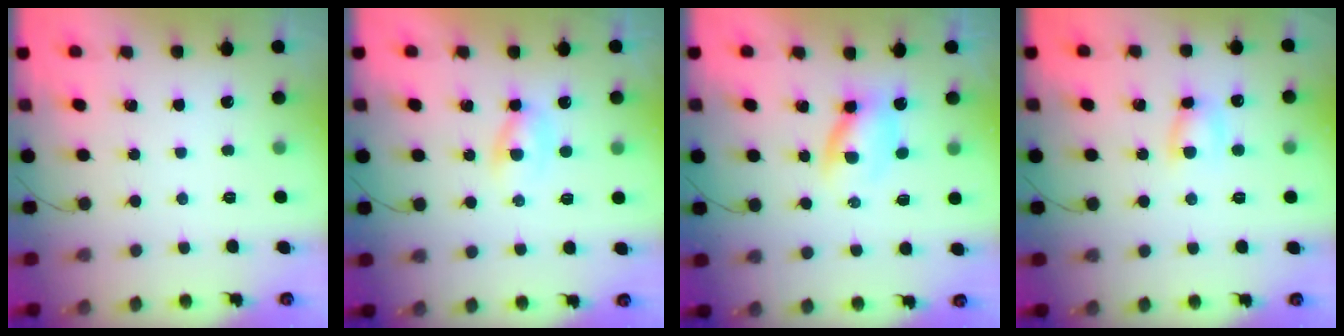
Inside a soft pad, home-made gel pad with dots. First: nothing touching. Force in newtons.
{"total": 2.2, "press": 2.0, "slide": 0.9}
{"total": 3.3, "press": 3.3, "slide": 0.7}
{"total": 5.2, "press": 5.2, "slide": 0.6}